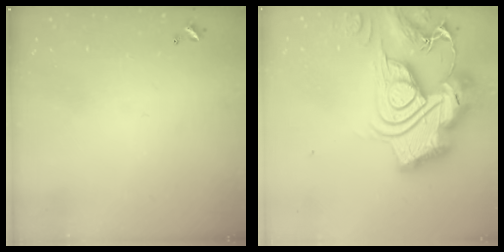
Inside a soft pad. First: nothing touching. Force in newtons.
{"total": 0.6, "press": 0.6, "slide": 0.0}